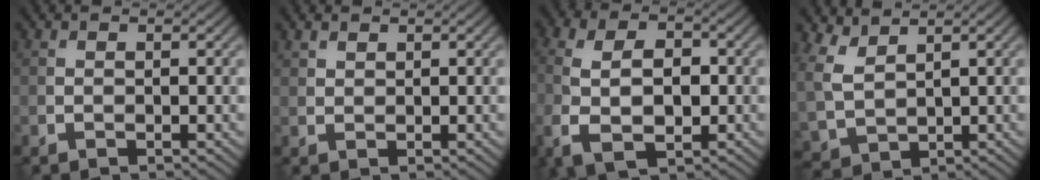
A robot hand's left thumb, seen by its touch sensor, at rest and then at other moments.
{"total": 1.3, "force": [1.1, 0.6, 0.4], "torque": [-0.011, 0.000, 0.027]}
{"total": 9.2, "force": [-1.8, 5.6, 7.2], "torque": [-0.164, -0.018, -0.026]}
{"total": 5.2, "force": [3.4, 2.6, 3.0], "torque": [-0.085, -0.001, 0.076]}